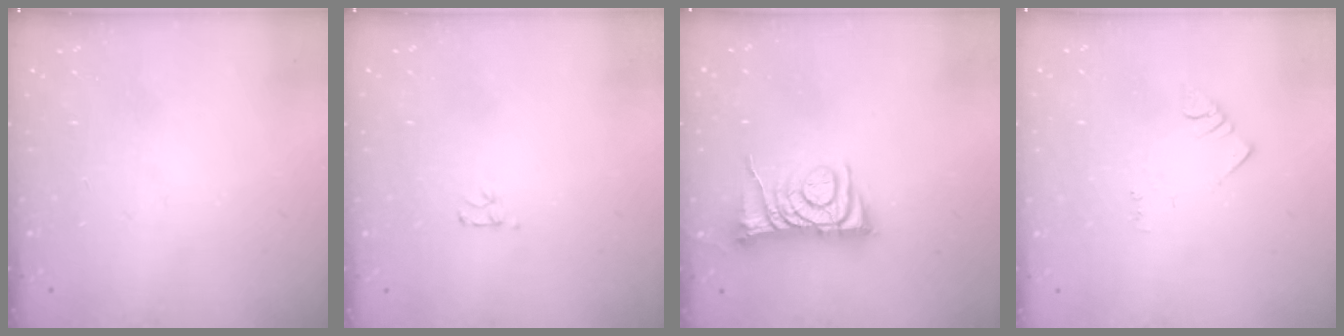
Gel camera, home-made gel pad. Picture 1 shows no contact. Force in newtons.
{"total": 3.1, "press": 3.1, "slide": 0.4}
{"total": 8.3, "press": 8.3, "slide": 0.4}
{"total": 1.5, "press": 1.5, "slide": 0.3}